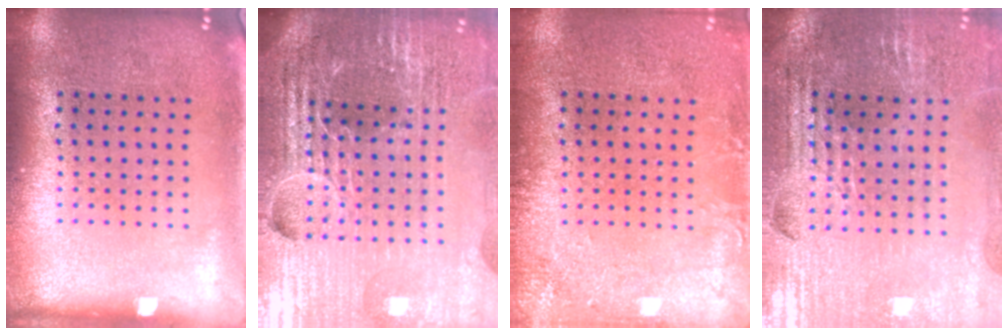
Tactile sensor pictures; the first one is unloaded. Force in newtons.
{"total": 6.4, "press": 5.7, "slide": 3.1}
{"total": 1.9, "press": 1.9, "slide": 0.2}
{"total": 2.7, "press": 2.7, "slide": 0.5}